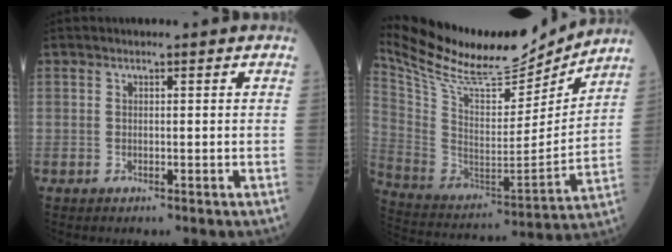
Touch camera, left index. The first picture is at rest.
{"total": 23.6, "force": [21.4, 4.3, 8.8], "torque": [-0.175, -0.026, 0.350]}